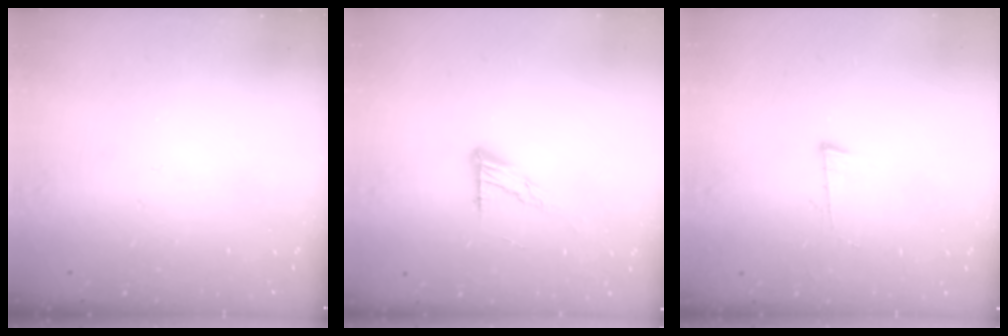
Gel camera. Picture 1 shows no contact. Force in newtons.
{"total": 8.7, "press": 8.7, "slide": 0.7}
{"total": 4.3, "press": 4.2, "slide": 0.5}